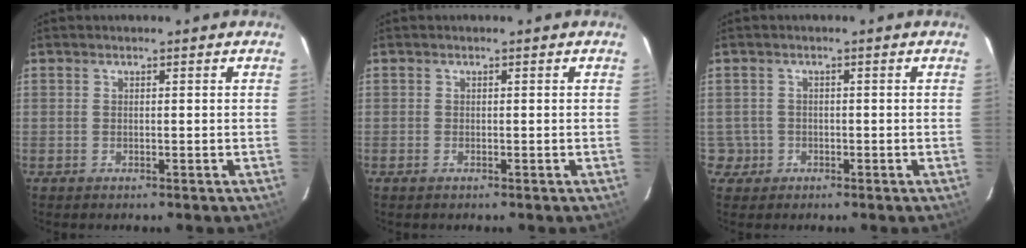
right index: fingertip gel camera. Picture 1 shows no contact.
{"total": 0.6, "force": [-0.4, 0.3, 0.3], "torque": [-0.007, -0.002, -0.010]}
{"total": 3.1, "force": [-0.9, 3.0, 0.0], "torque": [0.003, 0.018, -0.011]}